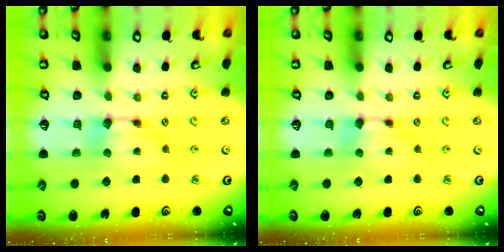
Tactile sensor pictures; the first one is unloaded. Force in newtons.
{"total": 0.0}